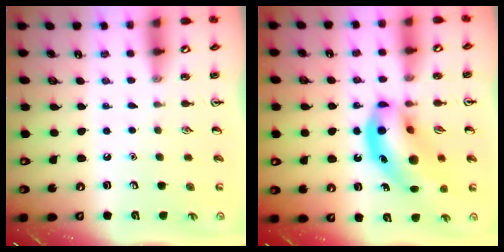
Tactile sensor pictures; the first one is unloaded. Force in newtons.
{"total": 16.5, "press": 16.1, "slide": 3.7}